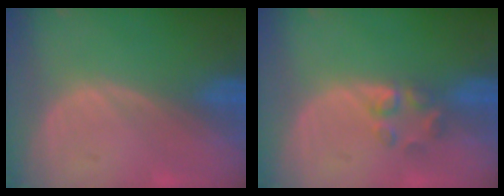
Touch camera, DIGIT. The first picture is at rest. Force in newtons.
{"total": 2.9, "press": 2.9, "slide": 0.3}